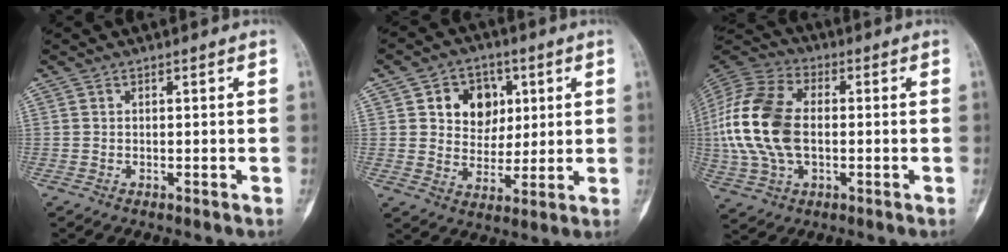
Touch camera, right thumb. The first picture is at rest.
{"total": 10.3, "force": [3.2, 8.3, 5.2], "torque": [-0.034, -0.008, 0.055]}
{"total": 18.8, "force": [-0.4, 11.7, 14.7], "torque": [-0.316, 0.016, -0.008]}